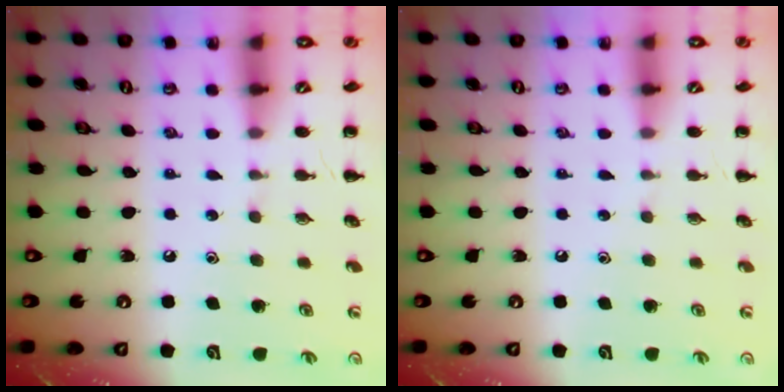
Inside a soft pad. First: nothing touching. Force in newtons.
{"total": 0.0}